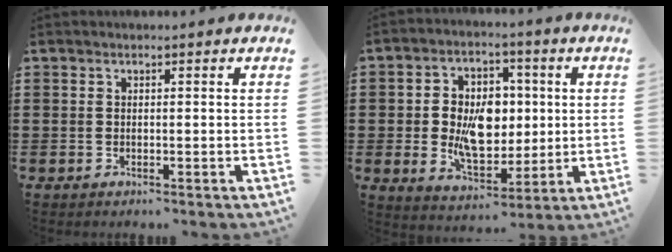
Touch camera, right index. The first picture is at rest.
{"total": 9.8, "force": [0.1, 7.0, 6.9], "torque": [-0.135, 0.016, 0.002]}